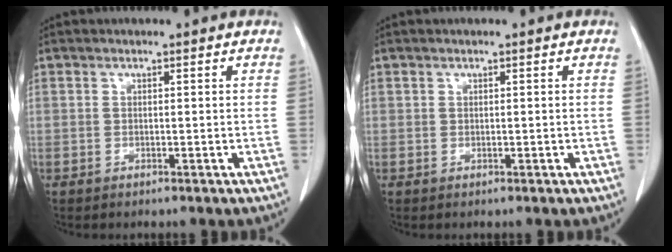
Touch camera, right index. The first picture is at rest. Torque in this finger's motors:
{"motor_torque": [-0.07, 0.04, 0.00, 0.01]}